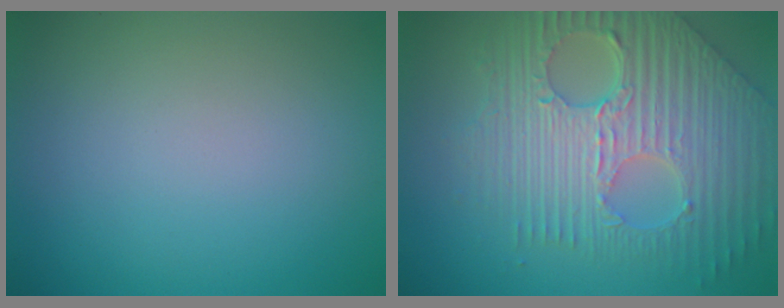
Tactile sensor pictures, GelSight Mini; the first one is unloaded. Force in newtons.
{"total": 9.8, "press": 6.6, "slide": 7.2}